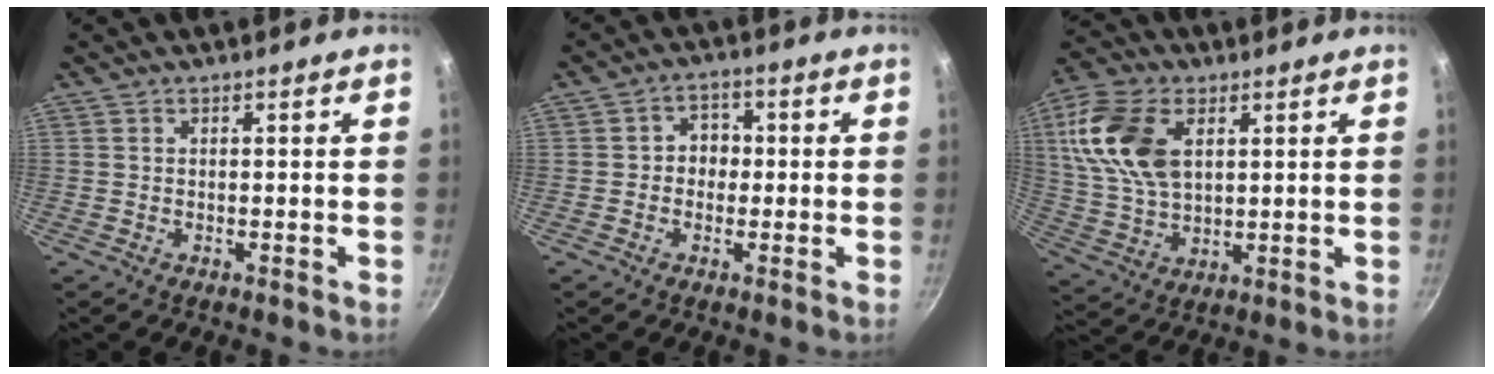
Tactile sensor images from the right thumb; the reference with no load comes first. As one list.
[{"total": 4.1, "force": [-0.4, 3.6, 1.9], "torque": [0.003, 0.011, -0.012]}, {"total": 15.4, "force": [4.6, 9.4, 11.2], "torque": [-0.206, -0.007, 0.092]}]